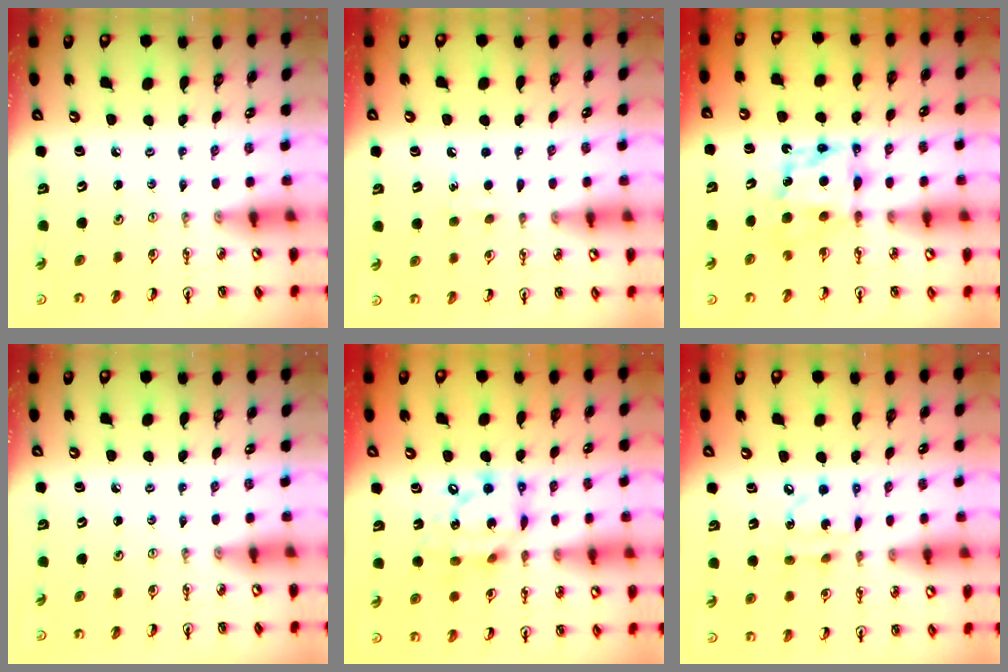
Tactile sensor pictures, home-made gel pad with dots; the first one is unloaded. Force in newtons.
{"total": 5.5, "press": 5.5, "slide": 0.7}
{"total": 6.9, "press": 6.8, "slide": 0.4}
{"total": 0.0}
{"total": 14.8, "press": 14.7, "slide": 1.7}
{"total": 9.6, "press": 9.6, "slide": 0.5}